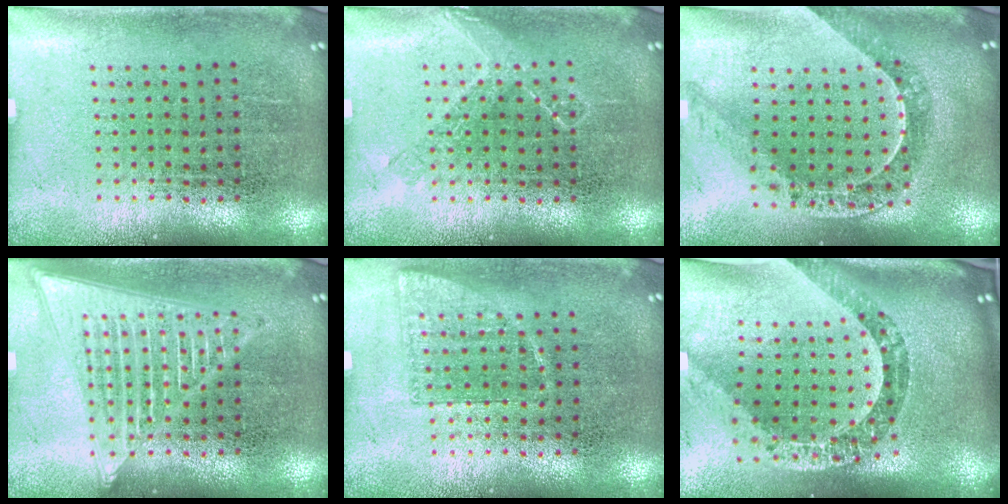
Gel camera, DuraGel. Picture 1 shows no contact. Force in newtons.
{"total": 1.7, "press": 1.7, "slide": 0.3}
{"total": 1.2, "press": 1.2, "slide": 0.3}
{"total": 3.2, "press": 3.2, "slide": 0.4}
{"total": 0.7, "press": 0.7, "slide": 0.2}
{"total": 3.2, "press": 2.3, "slide": 2.2}